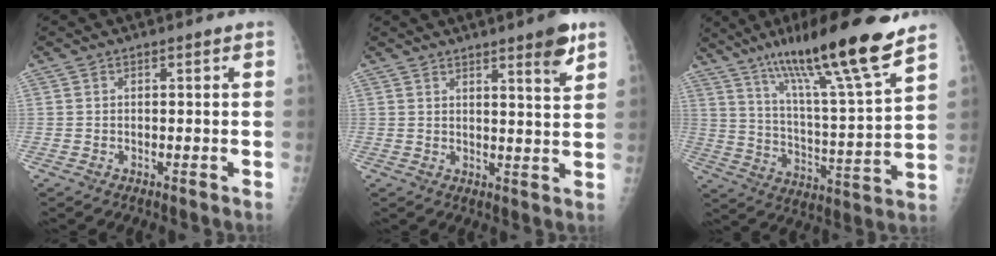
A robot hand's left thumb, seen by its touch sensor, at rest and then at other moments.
{"total": 6.1, "force": [3.8, 0.7, 4.7], "torque": [-0.059, -0.025, 0.051]}
{"total": 22.0, "force": [14.9, 1.8, 16.1], "torque": [-0.250, -0.062, 0.249]}